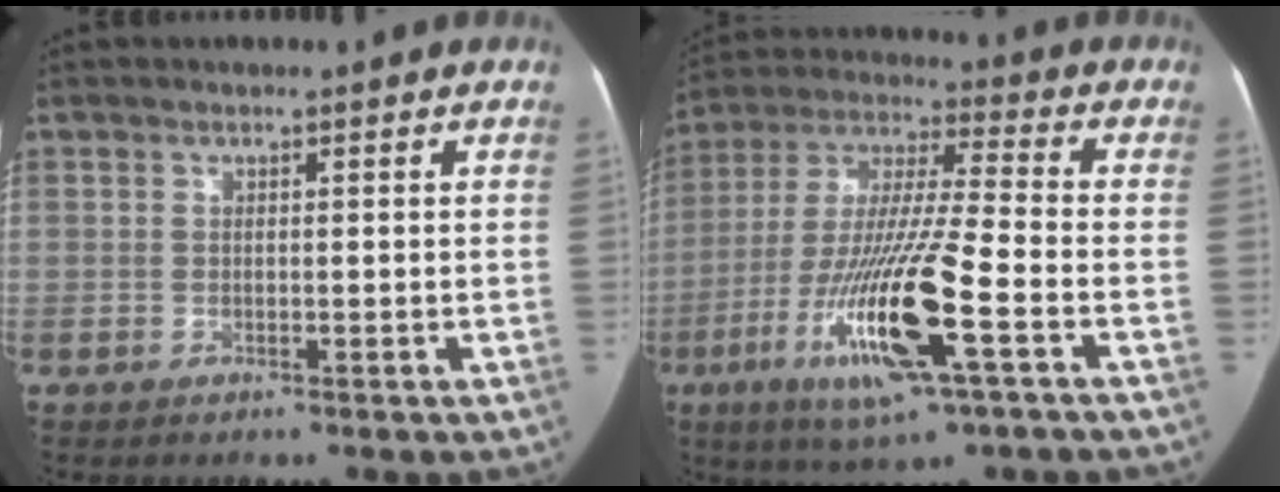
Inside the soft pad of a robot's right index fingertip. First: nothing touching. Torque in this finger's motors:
{"motor_torque": [1.97, -0.17, 0.67, 0.21]}